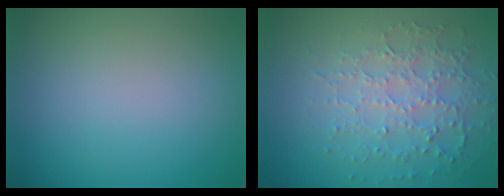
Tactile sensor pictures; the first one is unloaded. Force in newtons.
{"total": 4.8, "press": 3.5, "slide": 3.4}